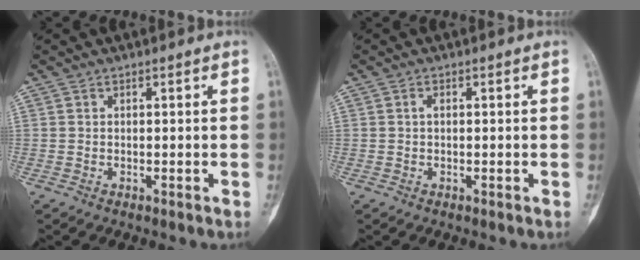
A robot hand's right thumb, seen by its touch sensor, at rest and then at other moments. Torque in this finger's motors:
{"motor_torque": [0.10, 0.19, 0.06, -0.13, -0.05]}